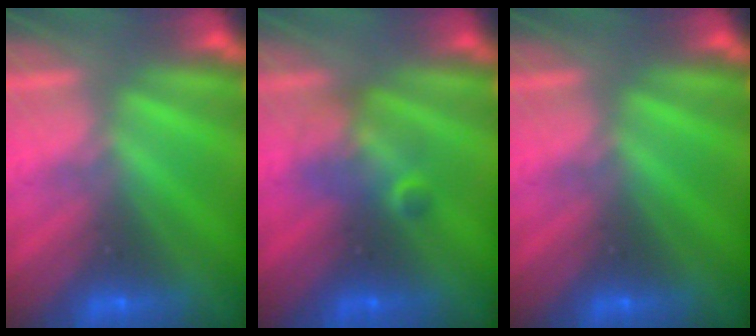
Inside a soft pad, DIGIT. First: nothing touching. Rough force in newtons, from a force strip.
{"total": 2.4}
{"total": 0.0}